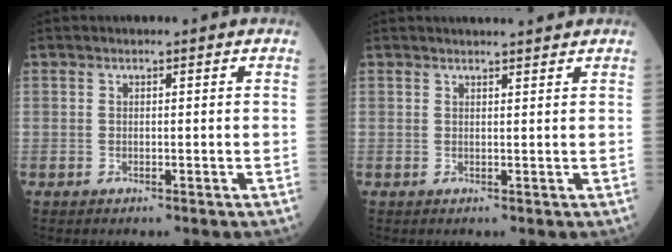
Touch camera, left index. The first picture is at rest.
{"total": 4.0, "force": [3.8, 0.0, 1.2], "torque": [-0.014, 0.015, 0.047]}